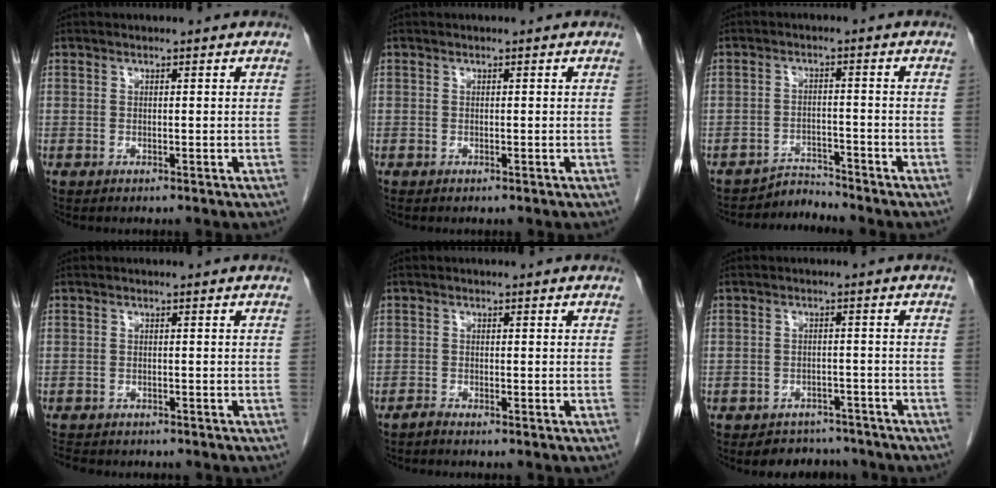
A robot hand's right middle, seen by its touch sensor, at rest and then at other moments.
{"total": 0.0}
{"total": 3.3, "force": [-2.9, -0.3, -1.4], "torque": [0.035, -0.002, -0.045]}
{"total": 4.7, "force": [-4.0, 1.8, 1.7], "torque": [-0.033, -0.008, -0.052]}
{"total": 0.8, "force": [-0.8, -0.1, 0.2], "torque": [-0.005, -0.001, -0.016]}
{"total": 5.1, "force": [-4.4, 2.7, 0.0], "torque": [0.009, 0.010, -0.061]}